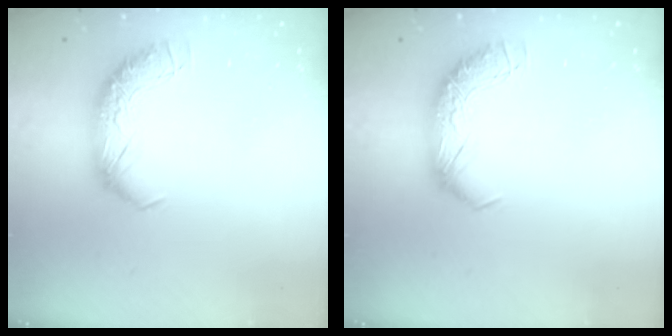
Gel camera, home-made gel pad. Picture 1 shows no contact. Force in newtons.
{"total": 0.0}